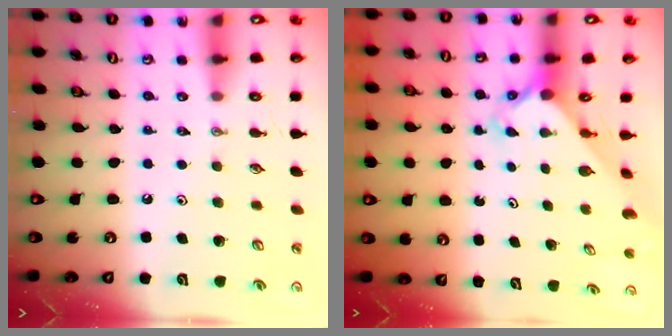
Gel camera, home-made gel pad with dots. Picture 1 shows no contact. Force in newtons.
{"total": 2.6, "press": 2.6, "slide": 0.2}